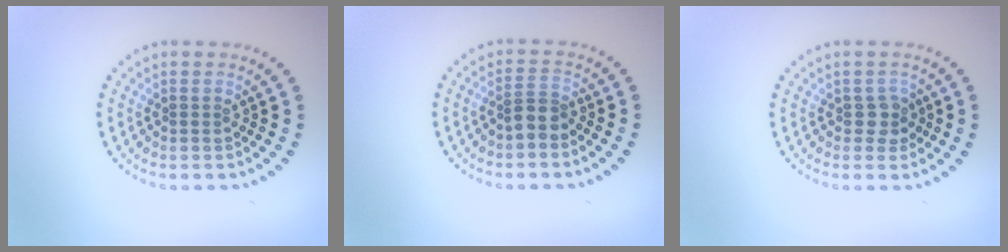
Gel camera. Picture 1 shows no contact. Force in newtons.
{"total": 2.0, "press": 1.6, "slide": 1.2}
{"total": 1.6, "press": 1.4, "slide": 0.7}